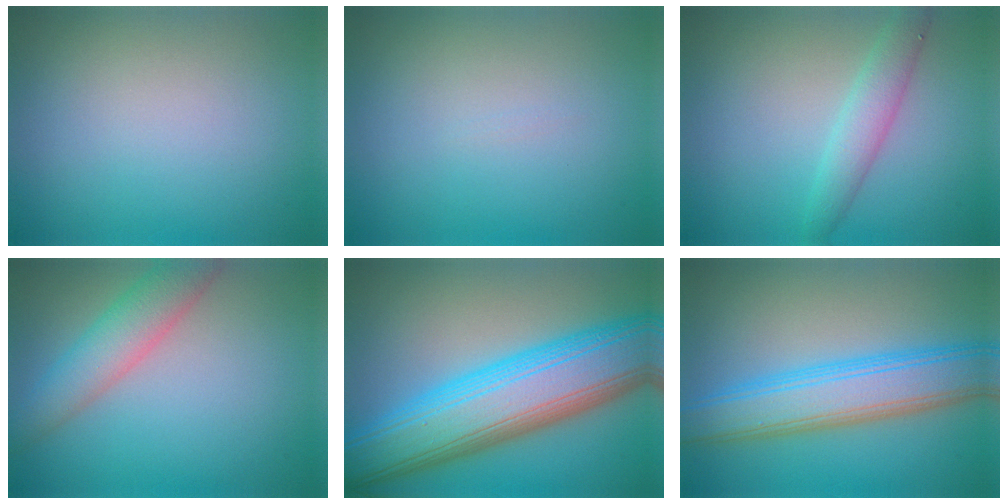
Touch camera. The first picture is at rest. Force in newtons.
{"total": 0.0}
{"total": 2.8, "press": 2.8, "slide": 0.2}
{"total": 4.6, "press": 4.6, "slide": 0.2}
{"total": 13.4, "press": 13.4, "slide": 0.2}
{"total": 7.5, "press": 7.5, "slide": 0.4}